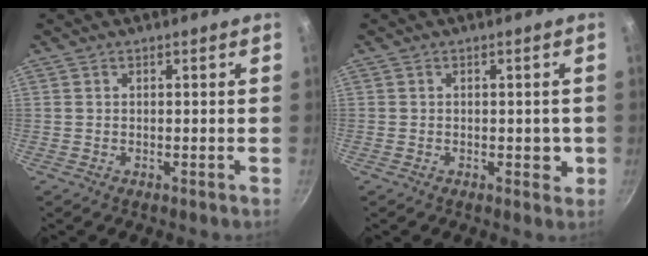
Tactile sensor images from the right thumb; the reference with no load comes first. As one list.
[{"total": 2.7, "force": [-0.4, 1.9, 1.9], "torque": [-0.006, -0.002, -0.008]}]